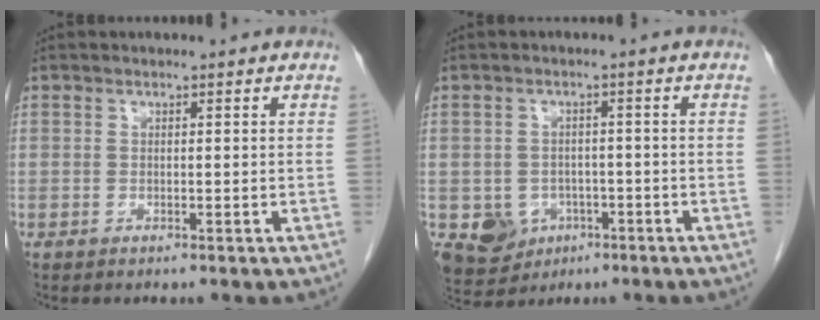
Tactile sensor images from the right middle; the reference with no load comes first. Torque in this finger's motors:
{"motor_torque": [0.33, -0.16, 0.01, 0.00]}